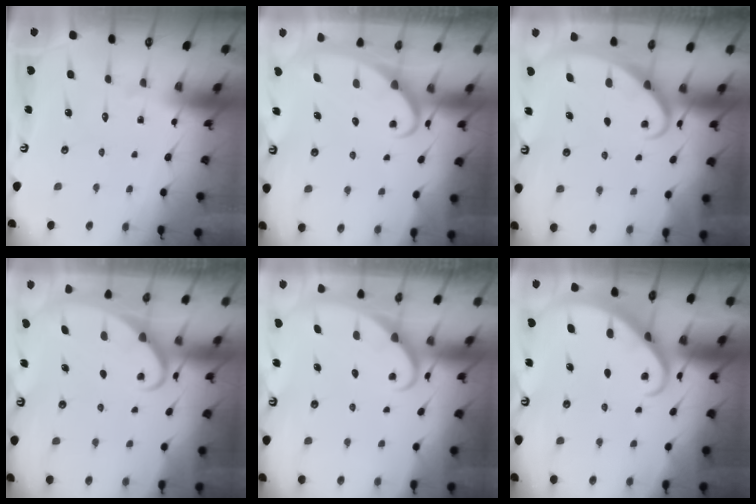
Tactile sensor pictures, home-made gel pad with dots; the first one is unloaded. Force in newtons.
{"total": 2.3, "press": 2.3, "slide": 0.3}
{"total": 2.1, "press": 2.1, "slide": 0.1}
{"total": 1.9, "press": 1.9, "slide": 0.2}
{"total": 1.8, "press": 1.8, "slide": 0.1}
{"total": 2.6, "press": 2.6, "slide": 0.1}